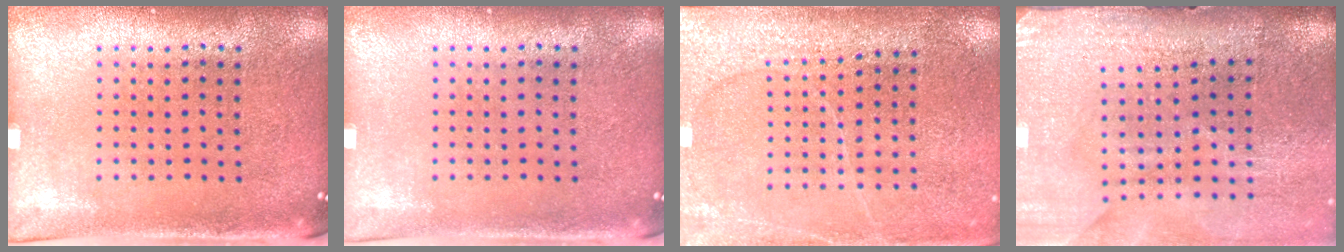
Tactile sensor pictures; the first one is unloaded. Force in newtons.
{"total": 0.0}
{"total": 3.0, "press": 3.0, "slide": 0.2}
{"total": 4.4, "press": 3.7, "slide": 2.5}